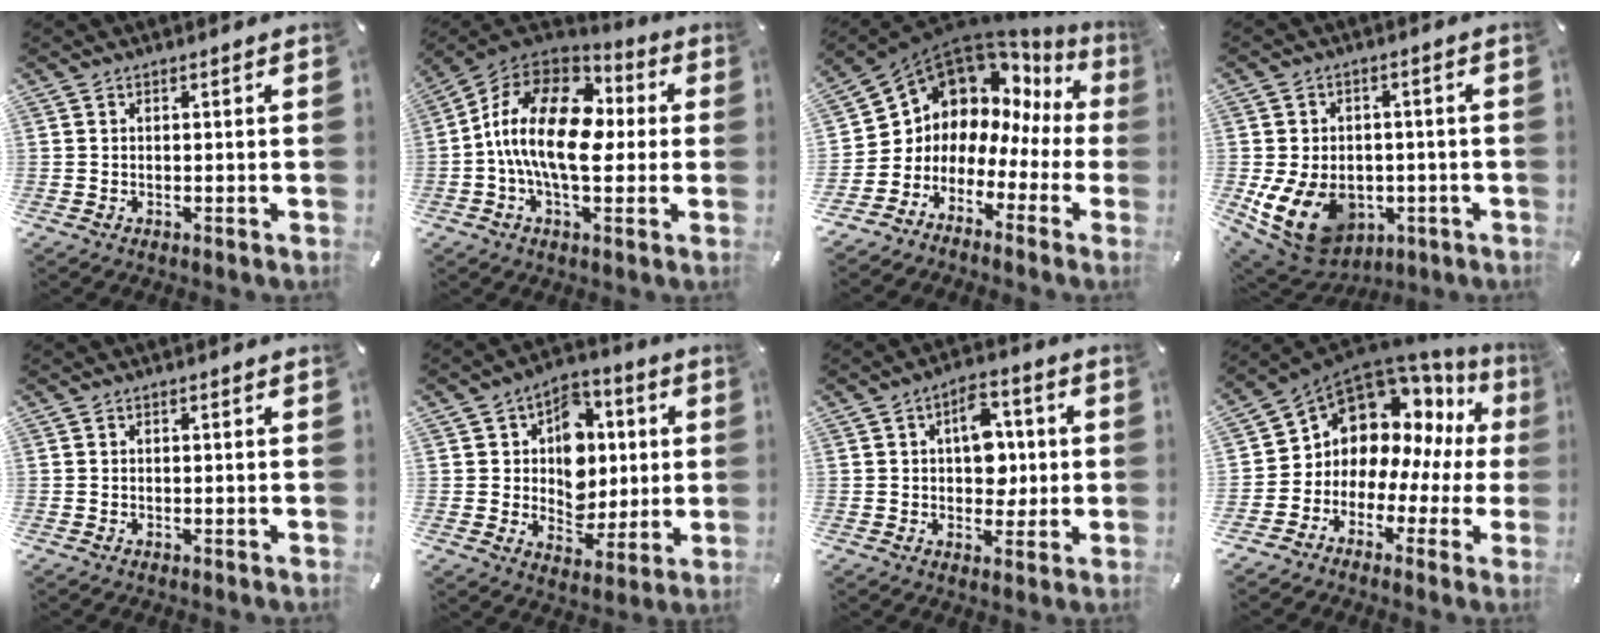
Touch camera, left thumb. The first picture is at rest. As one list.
[{"total": 19.1, "force": [-1.0, 11.0, 15.7], "torque": [-0.304, 0.015, -0.020]}, {"total": 8.5, "force": [5.2, 6.5, 1.8], "torque": [-0.062, -0.070, 0.092]}, {"total": 13.7, "force": [-4.5, 10.4, 7.8], "torque": [-0.161, 0.017, -0.074]}, {"total": 0.0}, {"total": 12.2, "force": [1.6, 10.7, 5.5], "torque": [-0.076, -0.005, 0.034]}, {"total": 10.1, "force": [1.4, 7.1, 7.0], "torque": [-0.084, 0.000, 0.019]}, {"total": 10.7, "force": [5.7, 8.4, 3.2], "torque": [-0.078, -0.069, 0.112]}]